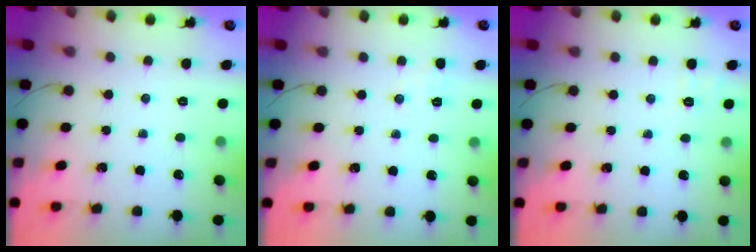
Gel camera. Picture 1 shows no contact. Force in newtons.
{"total": 1.2, "press": 0.3, "slide": 1.2}
{"total": 1.9, "press": 1.0, "slide": 1.6}